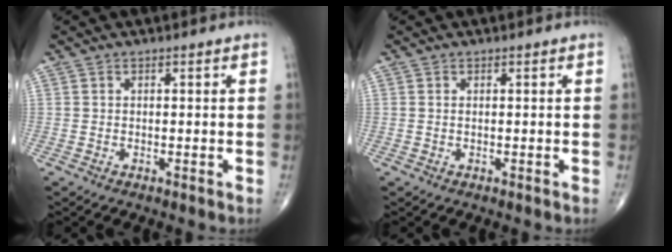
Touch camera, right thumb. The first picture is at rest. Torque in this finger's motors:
{"motor_torque": [0.40, -0.39, 0.02, 0.08, 0.00]}